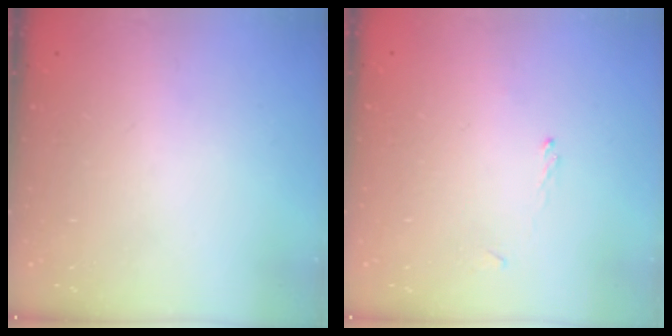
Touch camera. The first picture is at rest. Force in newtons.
{"total": 1.1, "press": 1.0, "slide": 0.5}